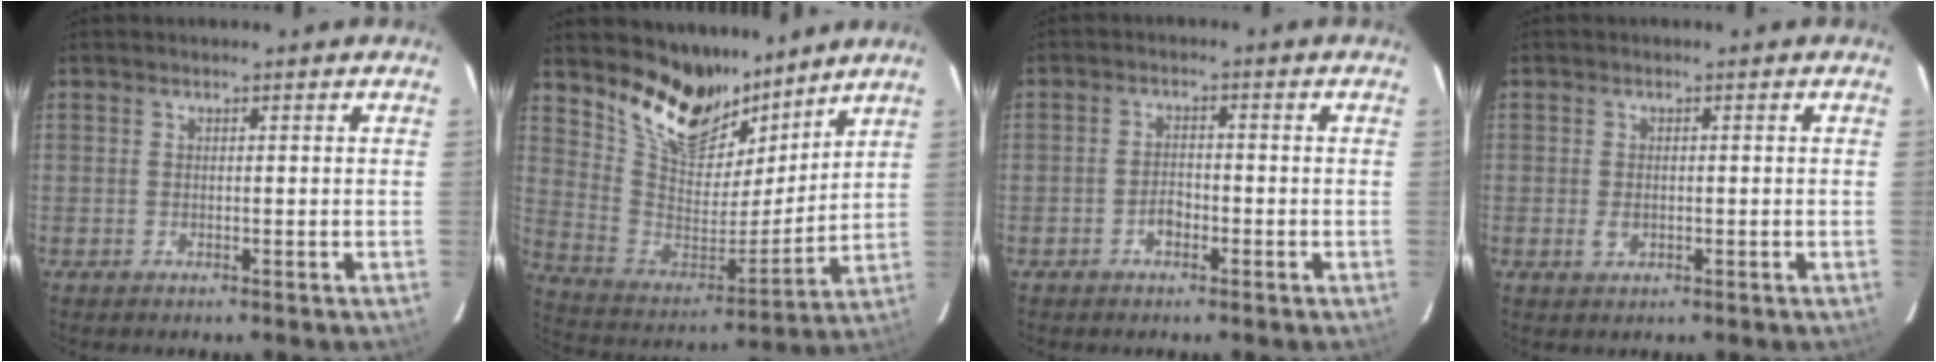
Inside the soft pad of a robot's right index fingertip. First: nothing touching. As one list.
[{"total": 17.6, "force": [13.5, 8.2, 7.6], "torque": [-0.164, -0.009, 0.254]}, {"total": 2.5, "force": [-1.4, 1.4, 1.4], "torque": [-0.028, 0.006, -0.027]}, {"total": 1.9, "force": [-0.4, 1.3, 1.3], "torque": [-0.025, -0.001, -0.005]}]